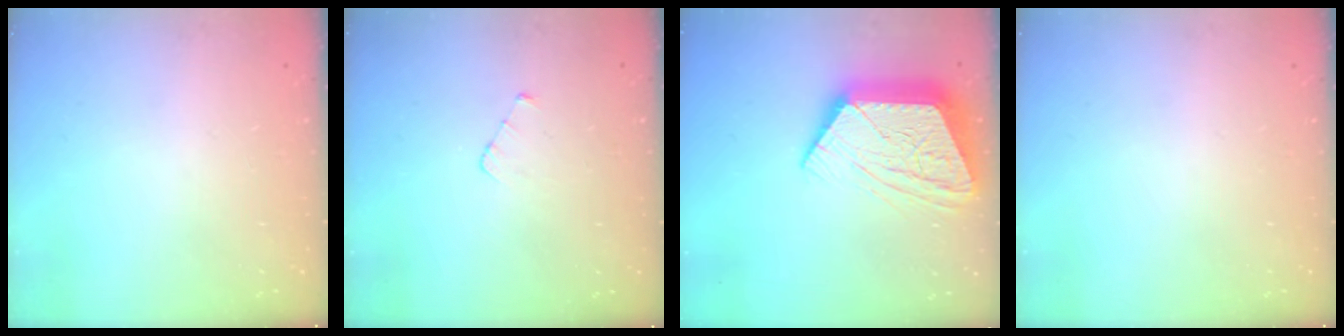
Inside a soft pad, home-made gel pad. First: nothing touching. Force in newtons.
{"total": 2.9, "press": 2.9, "slide": 0.3}
{"total": 19.1, "press": 19.0, "slide": 1.6}
{"total": 0.0}